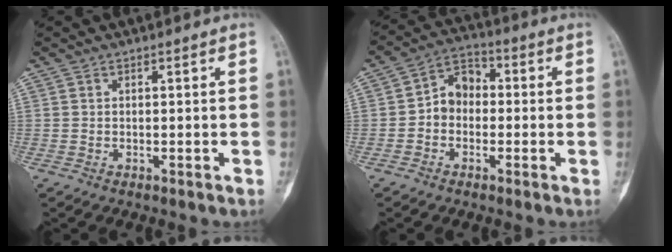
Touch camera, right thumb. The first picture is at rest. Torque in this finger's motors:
{"motor_torque": [0.40, 0.50, 0.30, -0.36, 0.00]}